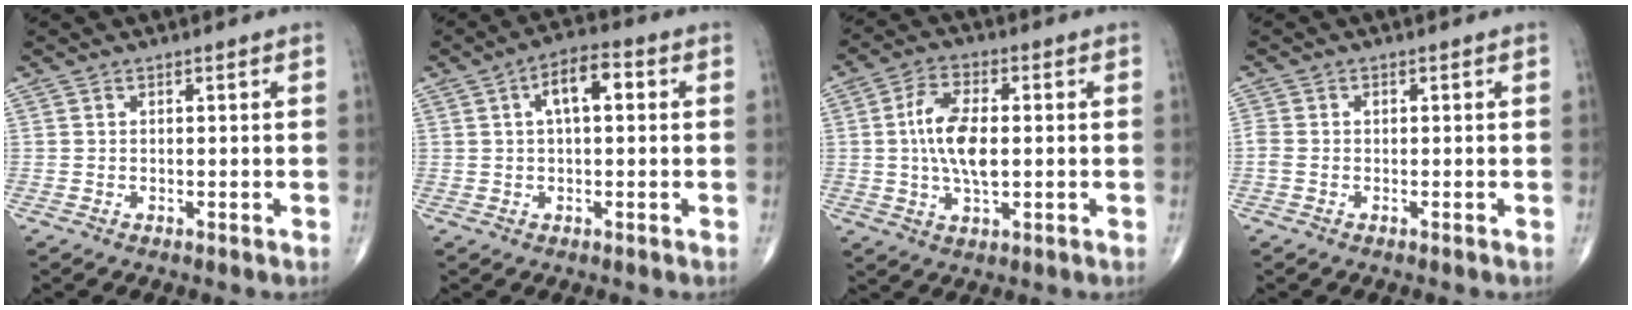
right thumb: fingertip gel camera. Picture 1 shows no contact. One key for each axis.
{"total": 7.1, "fx": 1.7, "fy": 3.2, "fz": 6.2, "tx": -0.095, "ty": 0.018, "tz": 0.022}
{"total": 9.9, "fx": 0.4, "fy": 4.6, "fz": 8.8, "tx": -0.174, "ty": 0.001, "tz": 0.005}
{"total": 1.7, "fx": 0.0, "fy": 1.1, "fz": 1.2, "tx": -0.036, "ty": 0.007, "tz": -0.002}